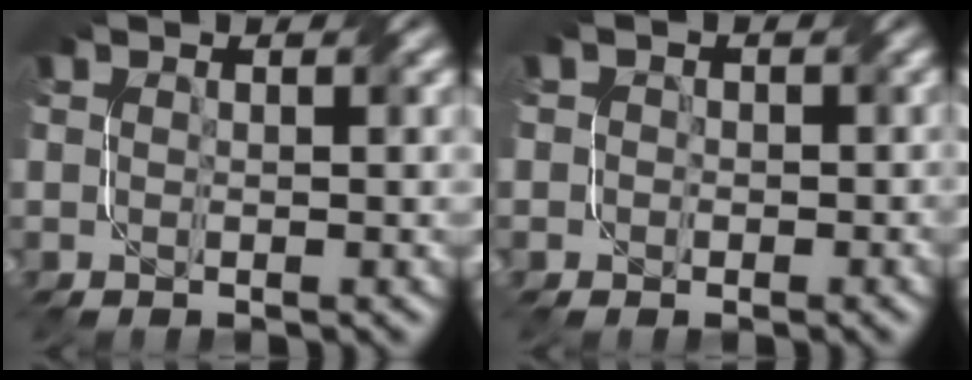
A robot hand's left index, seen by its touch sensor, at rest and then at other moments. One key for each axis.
{"total": 2.1, "fx": 0.3, "fy": 2.0, "fz": 0.6, "tx": 0.004, "ty": 0.004, "tz": -0.010}